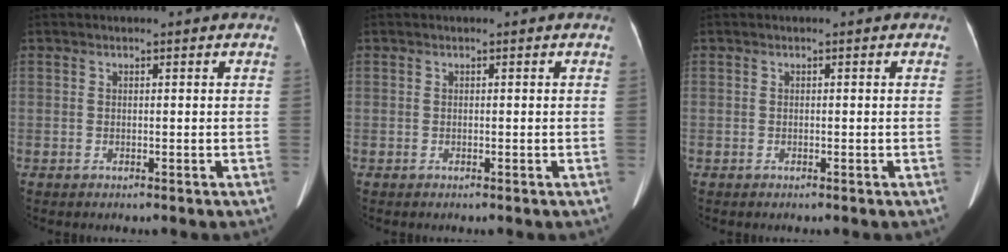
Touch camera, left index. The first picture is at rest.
{"total": 0.0}
{"total": 0.0}